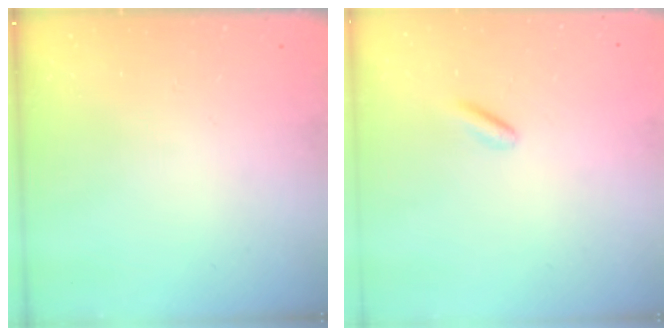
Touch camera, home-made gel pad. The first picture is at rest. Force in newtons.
{"total": 2.5, "press": 2.4, "slide": 0.7}